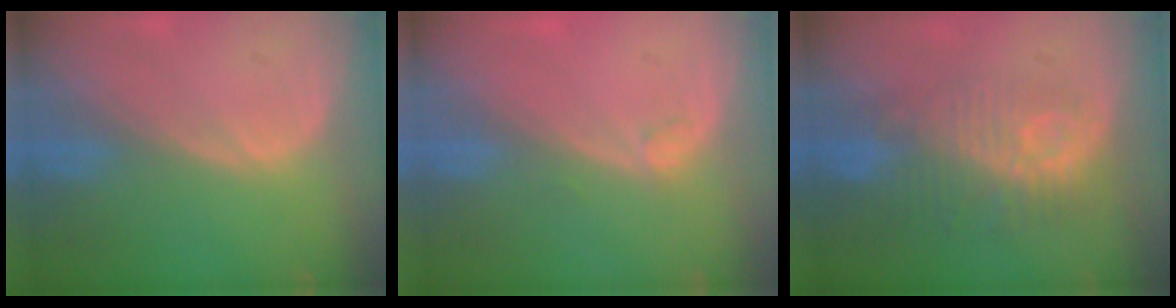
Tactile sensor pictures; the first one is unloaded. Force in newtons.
{"total": 1.0, "press": 0.9, "slide": 0.3}
{"total": 9.7, "press": 8.7, "slide": 4.2}